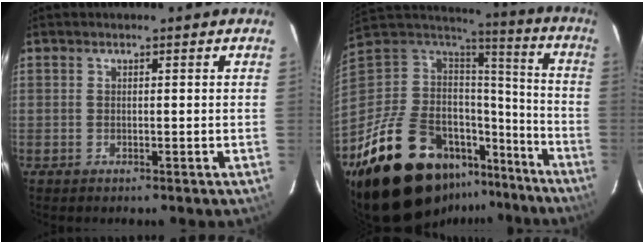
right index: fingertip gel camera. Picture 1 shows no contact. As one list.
[{"total": 24.5, "force": [-17.4, 11.9, 12.6], "torque": [-0.239, 0.014, -0.268]}]